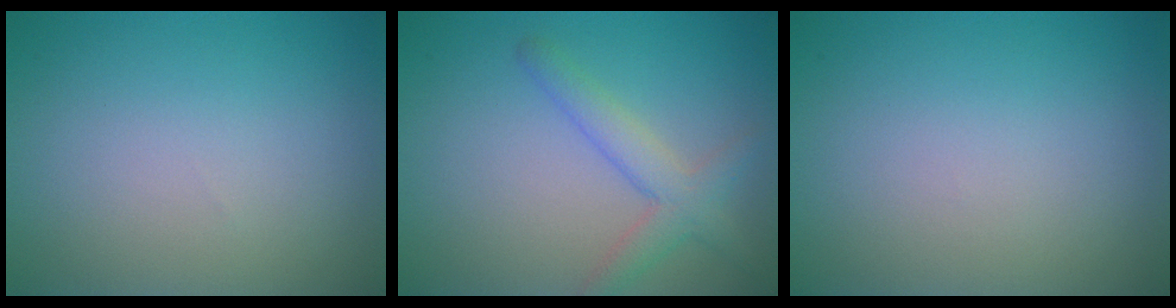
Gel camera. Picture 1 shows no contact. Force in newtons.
{"total": 3.0, "press": 3.0, "slide": 0.2}
{"total": 0.0}